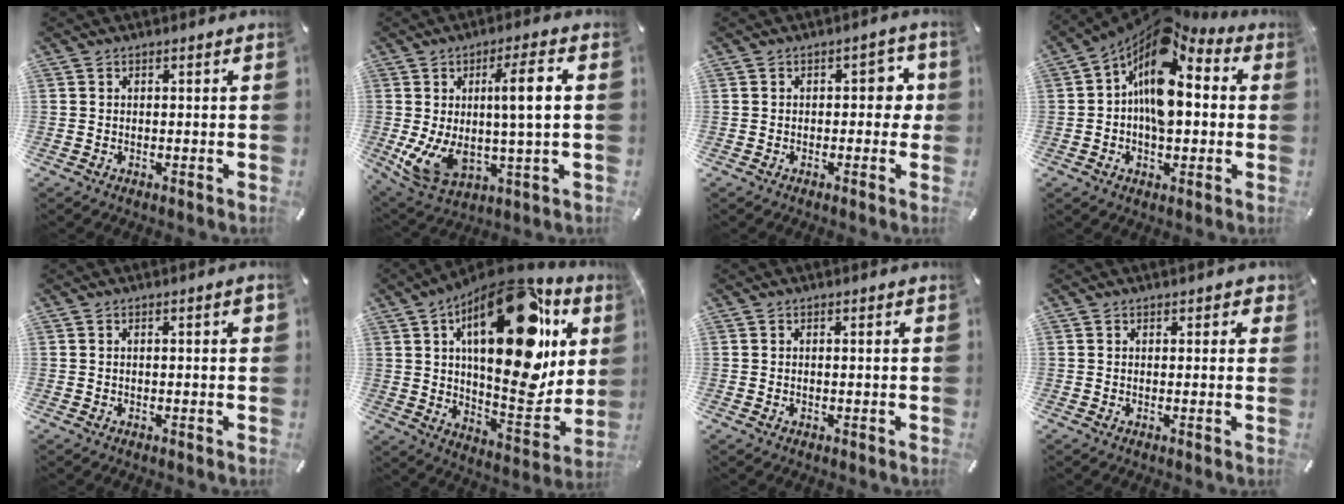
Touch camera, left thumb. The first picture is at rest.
{"total": 15.5, "force": [2.6, 5.4, 14.3], "torque": [-0.263, -0.007, 0.038]}
{"total": 4.8, "force": [0.2, 3.0, 3.8], "torque": [-0.034, 0.000, -0.009]}
{"total": 13.8, "force": [3.0, 8.2, 10.7], "torque": [-0.195, -0.040, 0.048]}
{"total": 1.8, "force": [0.1, 0.4, 1.8], "torque": [-0.023, -0.001, 0.000]}
{"total": 30.3, "force": [12.6, 13.6, 24.0], "torque": [-0.357, -0.085, 0.210]}
{"total": 0.6, "force": [0.1, 0.1, 0.6], "torque": [-0.011, 0.000, 0.002]}
{"total": 1.1, "force": [0.6, 0.8, 0.5], "torque": [-0.002, 0.001, 0.009]}